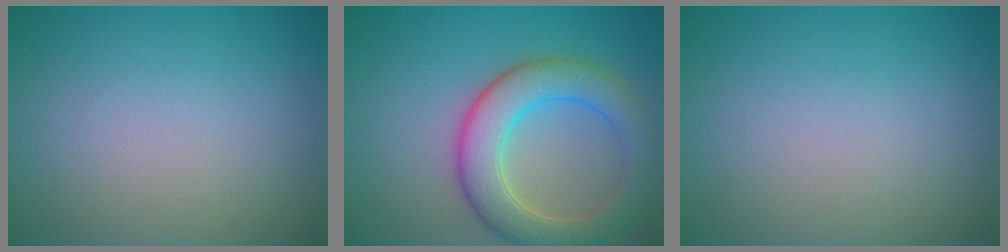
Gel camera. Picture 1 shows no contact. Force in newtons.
{"total": 6.5, "press": 6.5, "slide": 0.5}
{"total": 0.0}